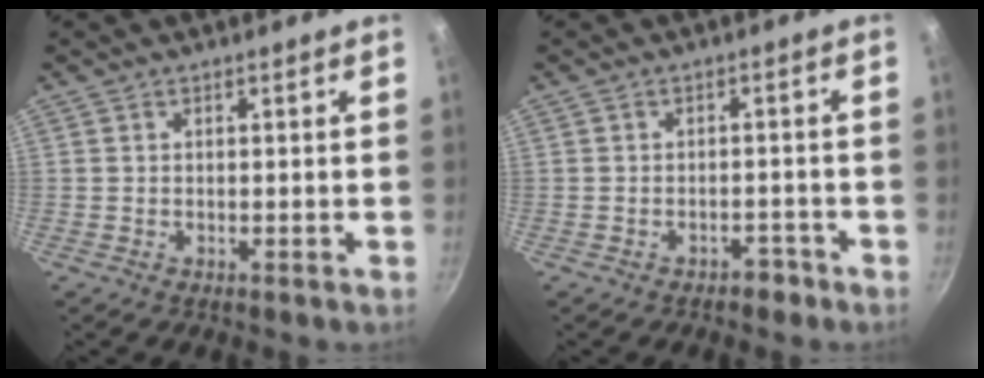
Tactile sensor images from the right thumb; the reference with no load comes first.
{"total": 2.3, "force": [-1.7, 1.3, 0.8], "torque": [0.008, 0.027, -0.012]}